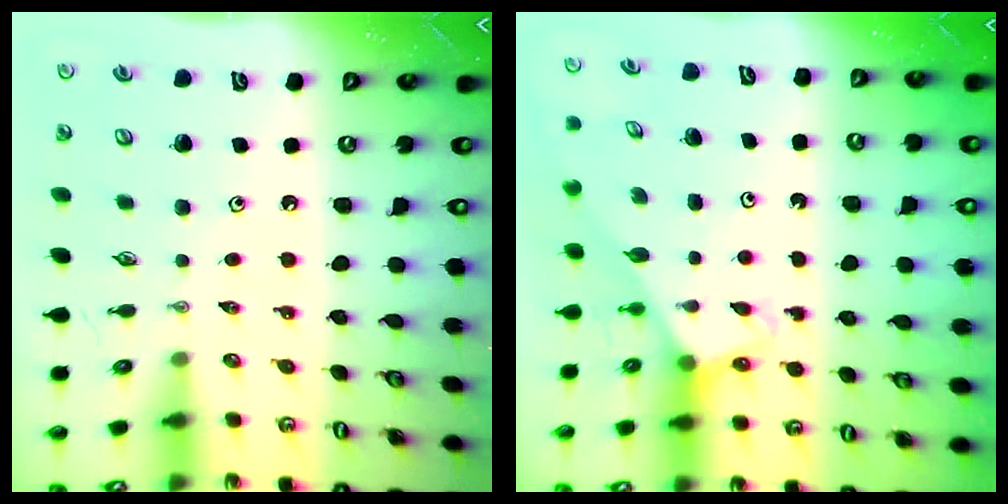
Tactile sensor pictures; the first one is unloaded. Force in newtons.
{"total": 3.0, "press": 3.0, "slide": 0.2}